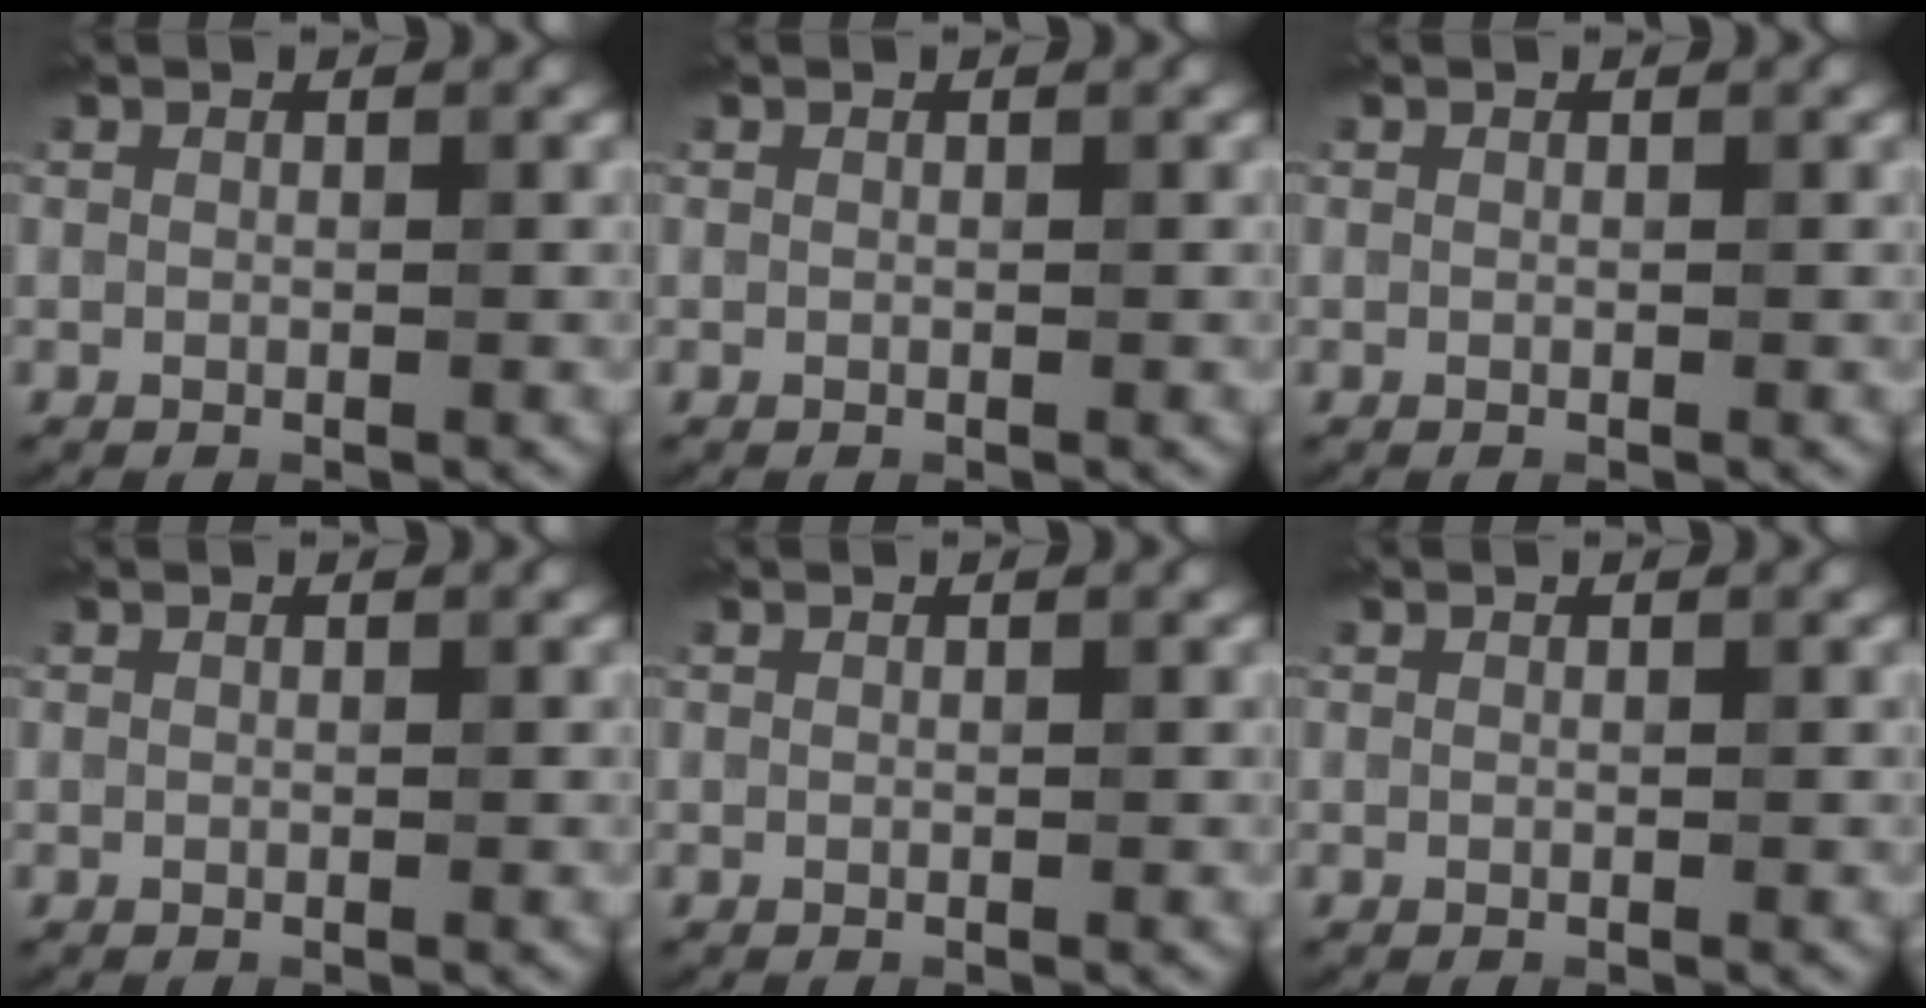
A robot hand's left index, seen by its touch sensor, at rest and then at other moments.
{"total": 0.0}
{"total": 0.0}
{"total": 0.0}
{"total": 0.0}
{"total": 0.0}